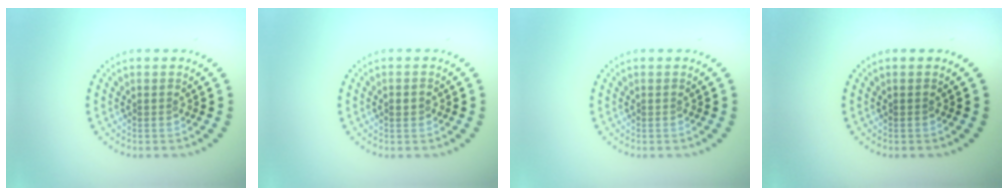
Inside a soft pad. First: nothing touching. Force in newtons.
{"total": 1.1, "press": 1.0, "slide": 0.4}
{"total": 0.0}
{"total": 0.0}